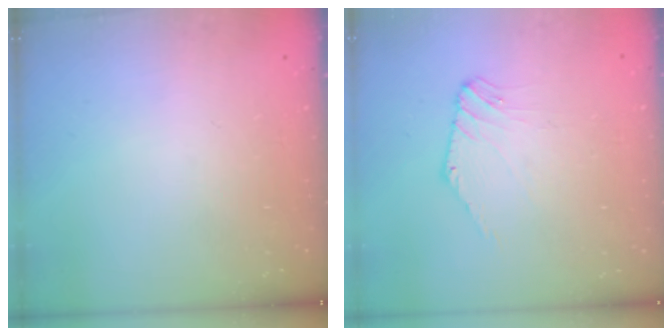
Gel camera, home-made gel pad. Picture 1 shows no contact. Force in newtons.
{"total": 2.0, "press": 2.0, "slide": 0.5}